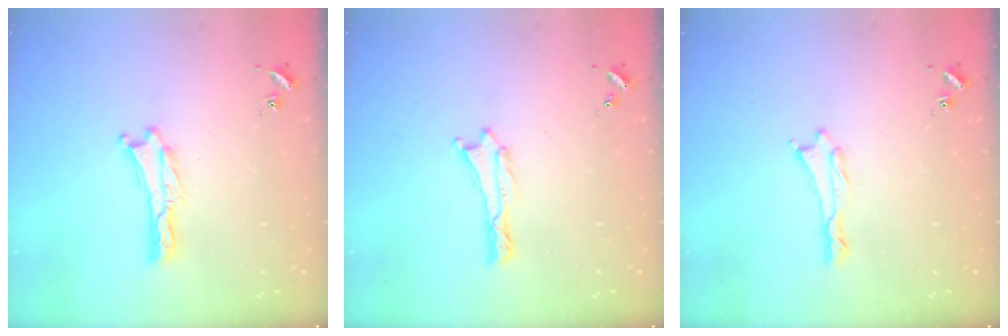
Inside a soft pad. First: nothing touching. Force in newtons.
{"total": 0.0}
{"total": 0.6, "press": 0.5, "slide": 0.2}